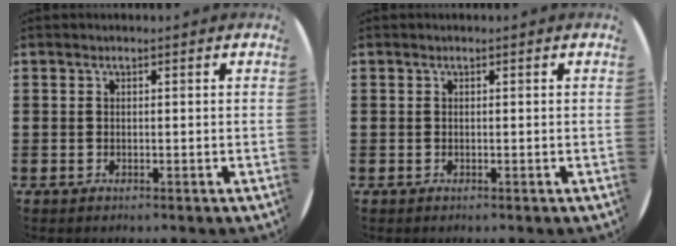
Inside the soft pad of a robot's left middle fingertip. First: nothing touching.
{"total": 0.0}